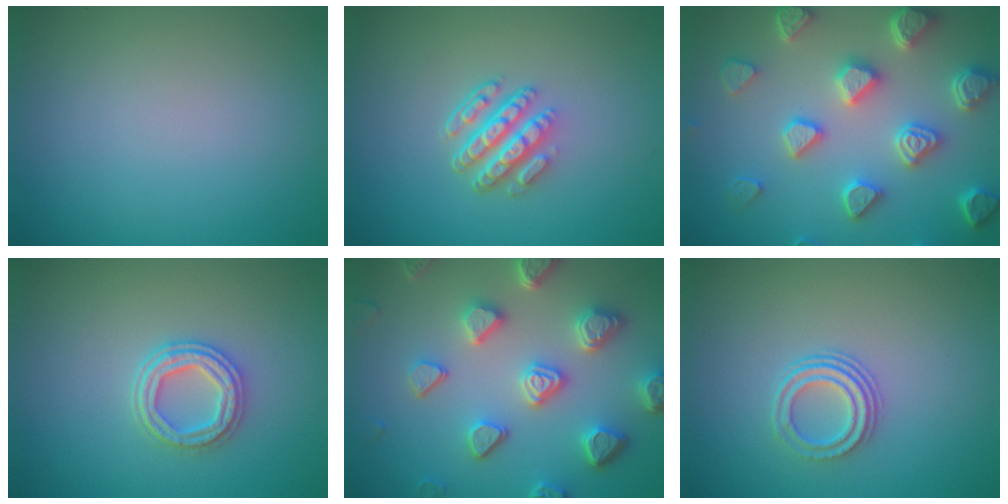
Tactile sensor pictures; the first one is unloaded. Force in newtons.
{"total": 4.7, "press": 3.4, "slide": 3.2}
{"total": 6.1, "press": 5.3, "slide": 3.0}
{"total": 3.1, "press": 2.8, "slide": 1.3}
{"total": 6.3, "press": 5.2, "slide": 3.5}
{"total": 2.8, "press": 2.2, "slide": 1.8}